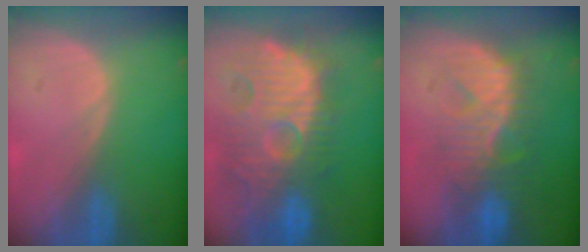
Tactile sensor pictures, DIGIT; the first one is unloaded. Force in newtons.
{"total": 13.4, "press": 12.4, "slide": 5.0}
{"total": 8.7, "press": 8.5, "slide": 1.9}